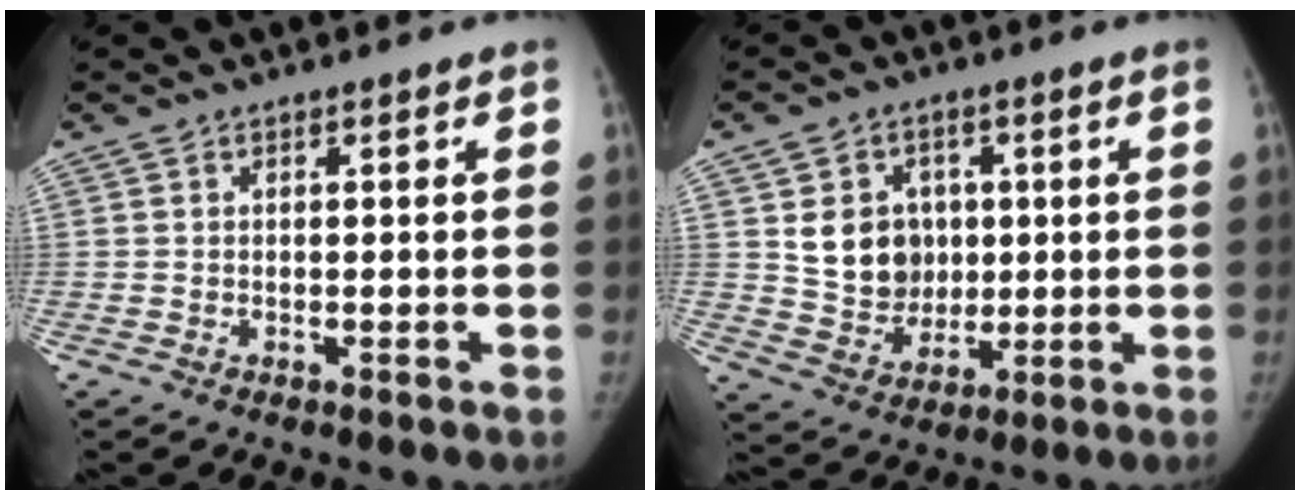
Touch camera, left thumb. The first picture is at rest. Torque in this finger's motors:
{"motor_torque": [0.81, 0.89, 0.47, -0.47, 0.04]}